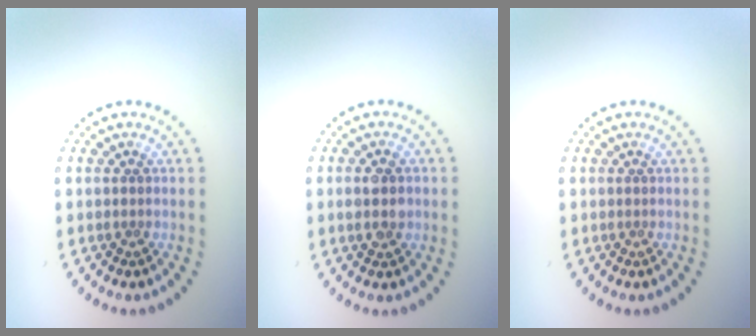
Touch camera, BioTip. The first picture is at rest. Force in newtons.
{"total": 2.8, "press": 2.8, "slide": 0.1}
{"total": 0.0}